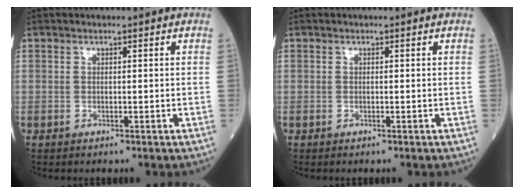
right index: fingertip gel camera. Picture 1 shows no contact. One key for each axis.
{"total": 0.0}